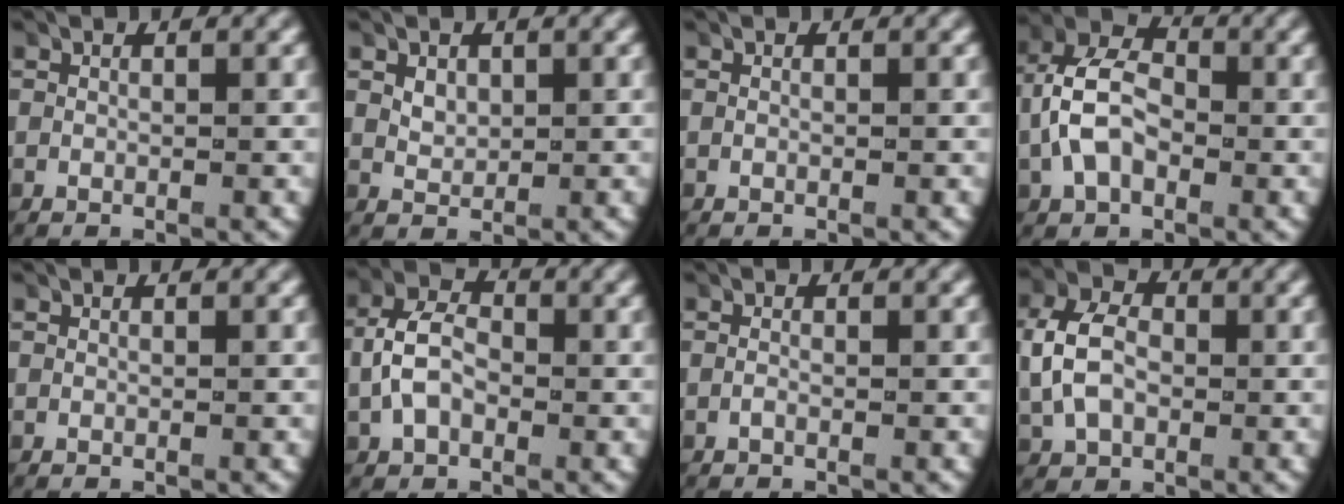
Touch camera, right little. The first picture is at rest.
{"total": 1.3, "force": [0.4, 0.9, 0.9], "torque": [-0.020, -0.005, 0.015]}
{"total": 0.0}
{"total": 6.3, "force": [0.1, 4.6, 4.3], "torque": [-0.095, 0.000, -0.002]}
{"total": 0.0}
{"total": 4.4, "force": [-0.3, 3.1, 3.0], "torque": [-0.066, 0.001, -0.007]}
{"total": 0.5, "force": [-0.5, 0.0, 0.3], "torque": [-0.009, -0.002, -0.009]}
{"total": 5.1, "force": [0.3, 3.8, 3.4], "torque": [-0.079, 0.003, 0.007]}